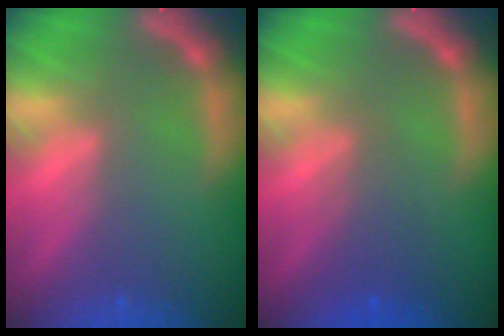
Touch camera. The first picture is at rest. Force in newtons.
{"total": 2.5}